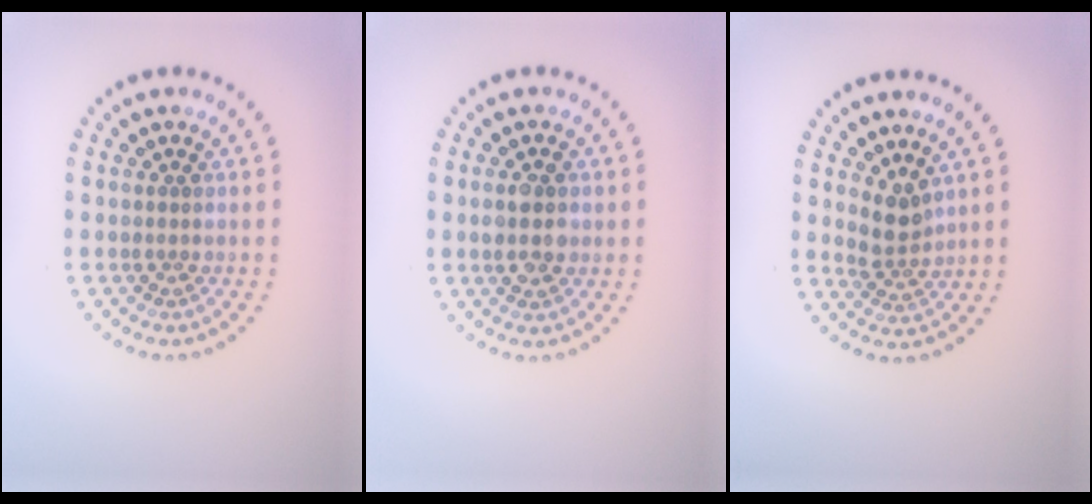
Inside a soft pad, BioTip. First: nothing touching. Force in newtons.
{"total": 2.8, "press": 2.8, "slide": 0.1}
{"total": 2.3, "press": 1.8, "slide": 1.5}